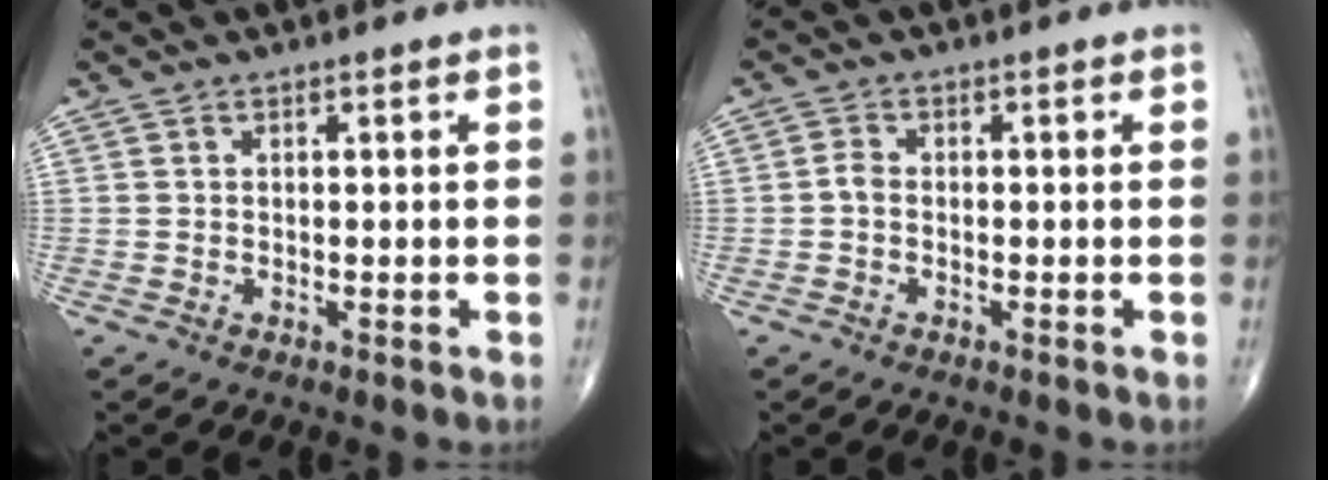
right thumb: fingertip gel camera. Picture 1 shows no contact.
{"total": 1.5, "force": [-0.5, 1.0, 1.0], "torque": [-0.019, 0.002, -0.014]}